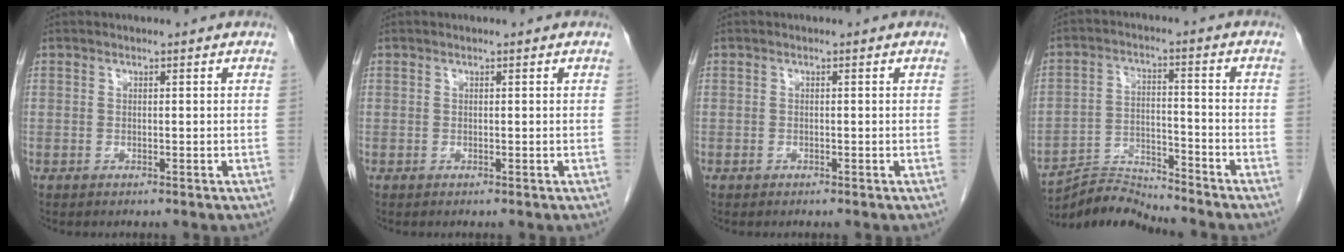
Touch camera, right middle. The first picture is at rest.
{"total": 0.0}
{"total": 0.0}
{"total": 7.4, "force": [-7.3, -1.1, -1.0], "torque": [0.013, 0.006, -0.132]}